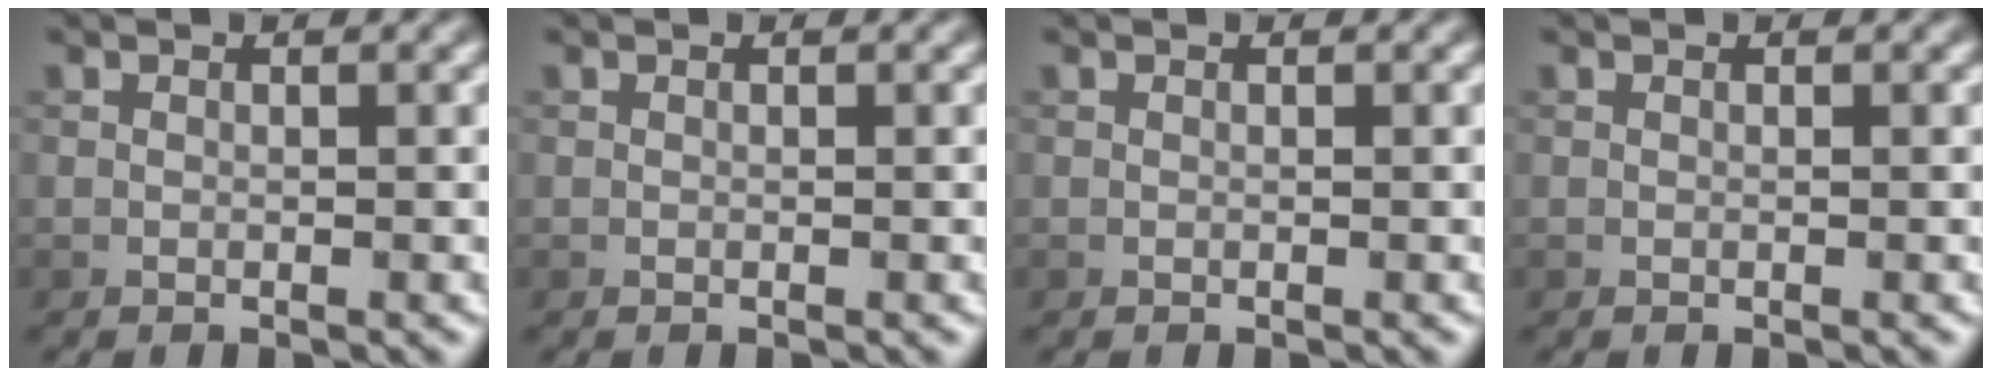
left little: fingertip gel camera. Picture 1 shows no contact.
{"total": 0.0}
{"total": 0.0}
{"total": 0.0}